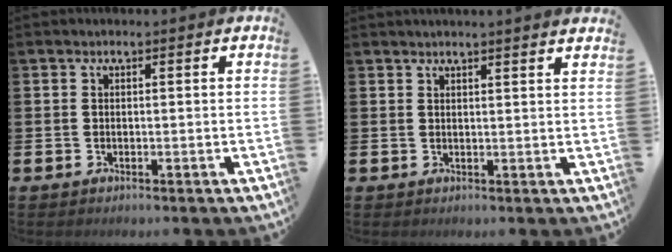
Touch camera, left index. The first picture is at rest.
{"total": 1.9, "force": [1.8, -0.4, 0.0], "torque": [0.008, -0.012, 0.032]}